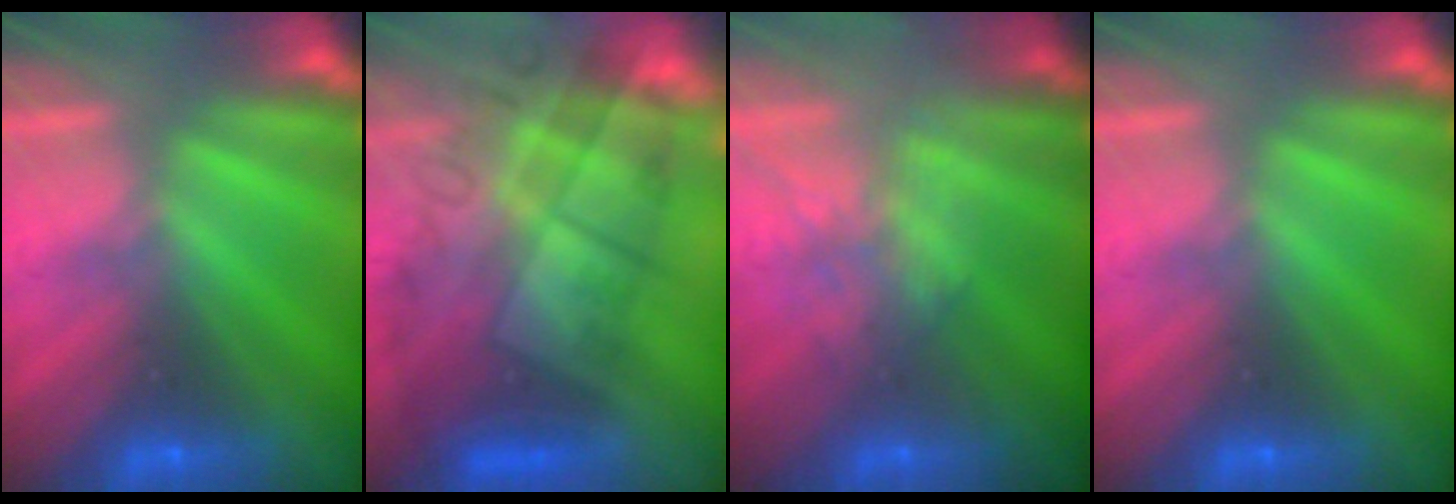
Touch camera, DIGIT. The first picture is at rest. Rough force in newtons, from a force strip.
{"total": 7.6}
{"total": 7.6}
{"total": 0.0}